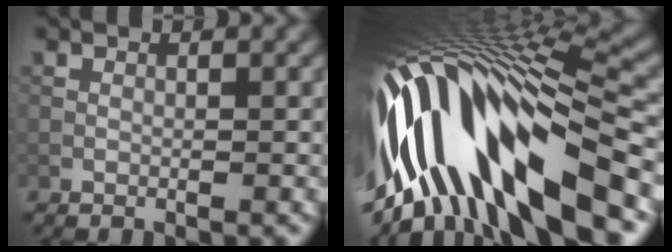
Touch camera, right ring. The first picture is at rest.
{"total": 16.7, "force": [-2.9, 6.4, 15.2], "torque": [-0.281, -0.001, -0.029]}